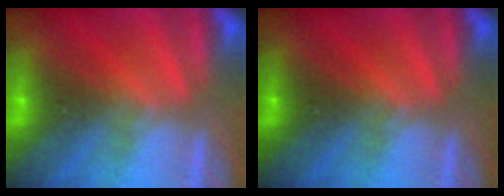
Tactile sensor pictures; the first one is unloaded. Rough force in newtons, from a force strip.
{"total": 0.0}